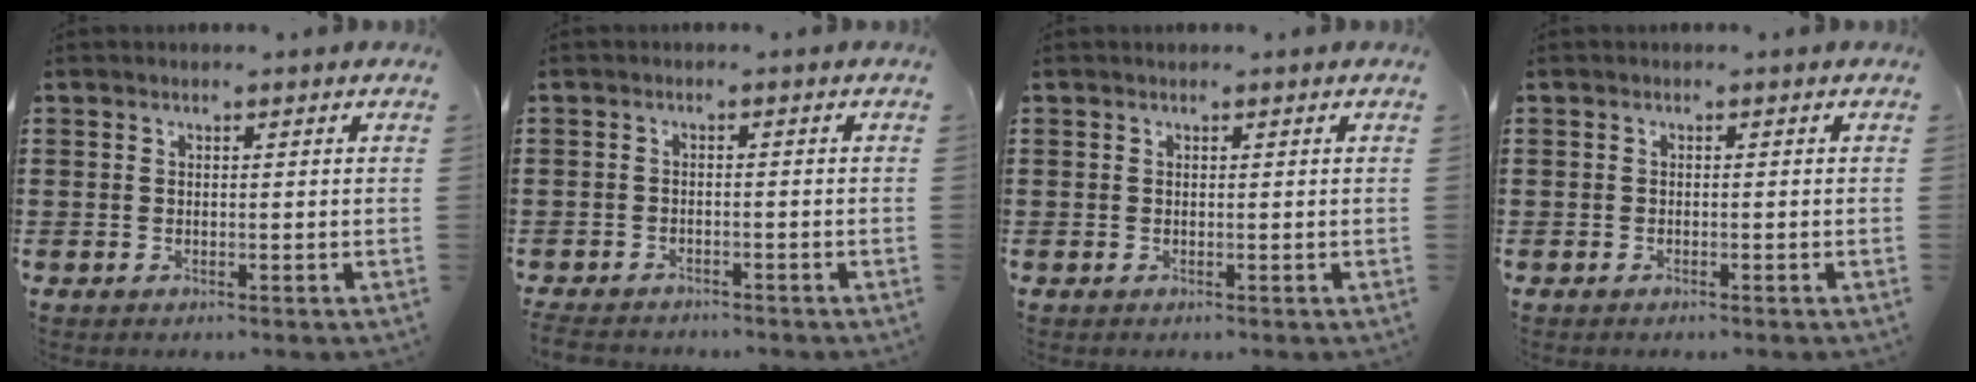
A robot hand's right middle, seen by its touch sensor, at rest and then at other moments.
{"total": 1.9, "force": [-1.9, 0.3, 0.0], "torque": [-0.006, -0.002, -0.041]}
{"total": 0.0}
{"total": 0.0}